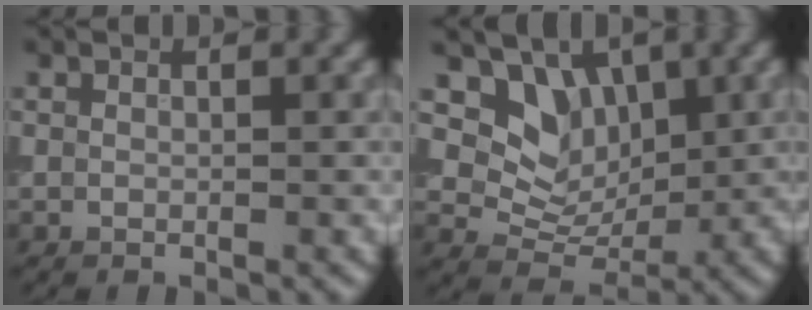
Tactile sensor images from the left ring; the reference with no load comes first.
{"total": 5.0, "force": [2.1, 3.8, 2.4], "torque": [-0.040, -0.015, 0.033]}